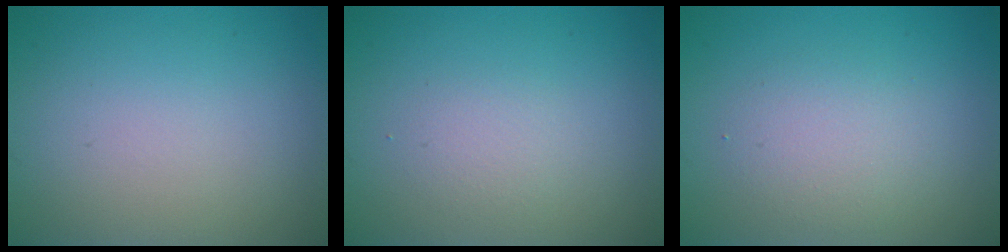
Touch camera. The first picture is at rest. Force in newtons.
{"total": 1.3, "press": 1.3, "slide": 0.1}
{"total": 2.5, "press": 2.5, "slide": 0.1}